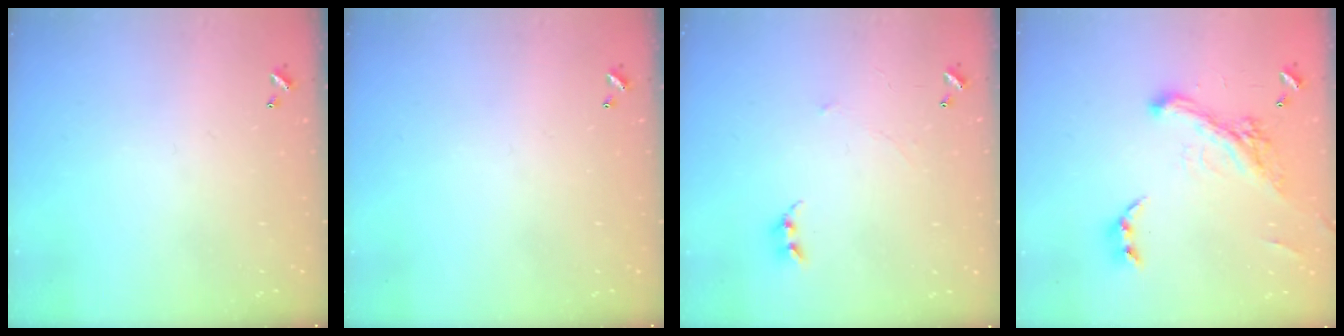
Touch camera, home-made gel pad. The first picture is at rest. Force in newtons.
{"total": 0.0}
{"total": 0.9, "press": 0.8, "slide": 0.5}
{"total": 4.6, "press": 4.4, "slide": 1.4}